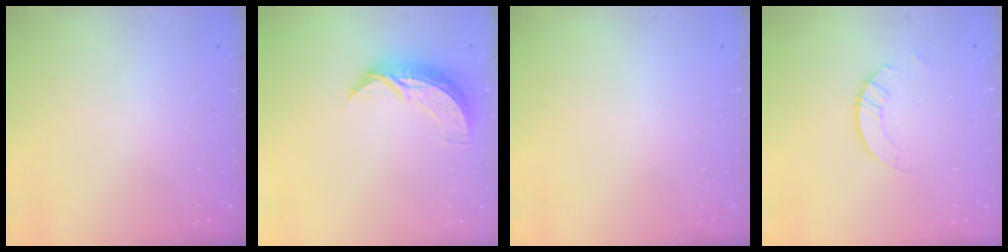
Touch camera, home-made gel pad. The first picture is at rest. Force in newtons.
{"total": 8.3, "press": 8.2, "slide": 0.3}
{"total": 0.0}
{"total": 2.6, "press": 2.6, "slide": 0.2}